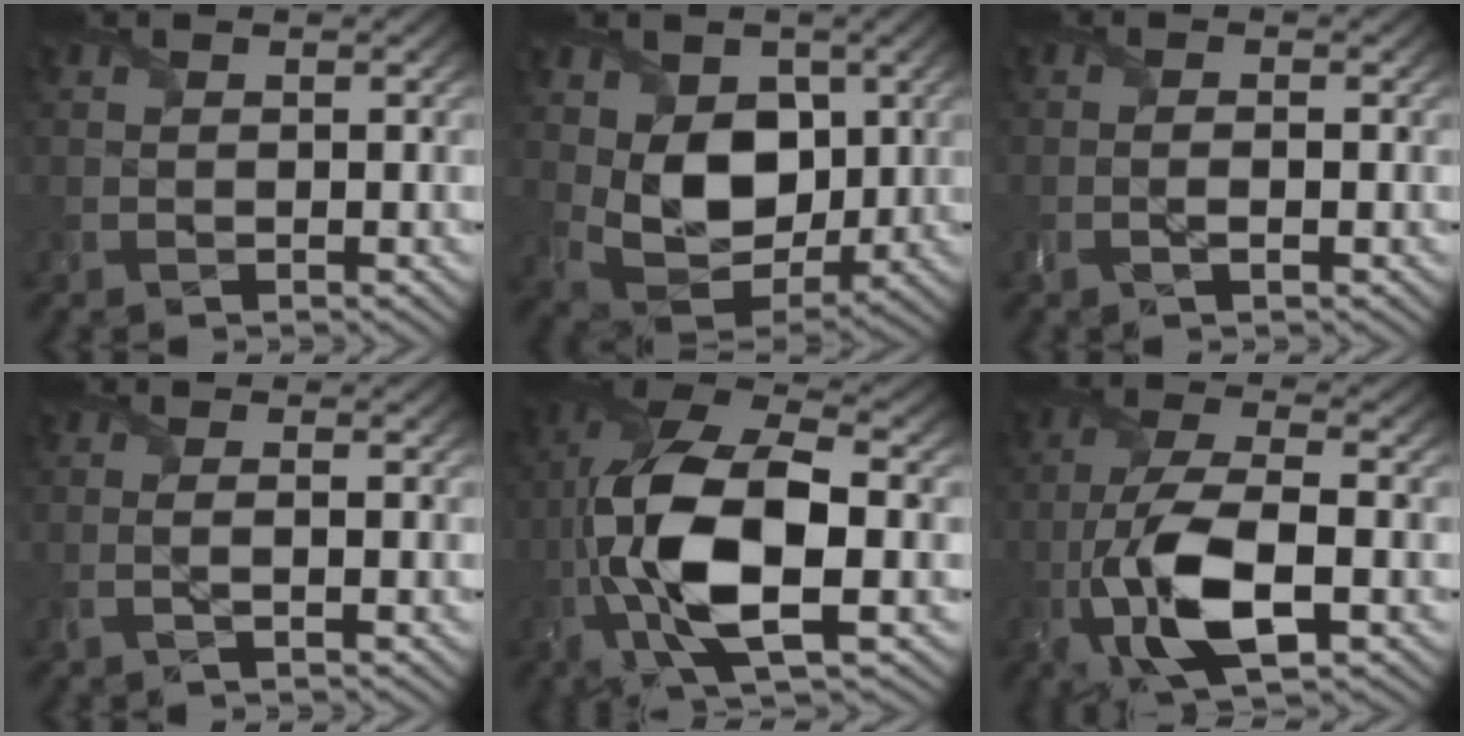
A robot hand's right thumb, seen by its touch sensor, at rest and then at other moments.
{"total": 9.4, "force": [1.7, 6.8, 6.2], "torque": [-0.136, -0.019, 0.024]}
{"total": 1.4, "force": [-0.5, 0.3, 1.2], "torque": [-0.026, 0.000, -0.012]}
{"total": 1.4, "force": [-0.3, 0.1, 1.3], "torque": [-0.026, 0.002, -0.012]}
{"total": 14.6, "force": [-2.8, 6.1, 13.0], "torque": [-0.289, -0.005, -0.059]}
{"total": 11.5, "force": [-3.7, 4.4, 9.9], "torque": [-0.209, -0.005, -0.077]}